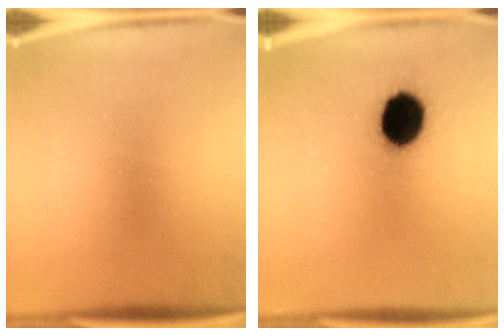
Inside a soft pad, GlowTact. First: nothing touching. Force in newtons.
{"total": 12.4}